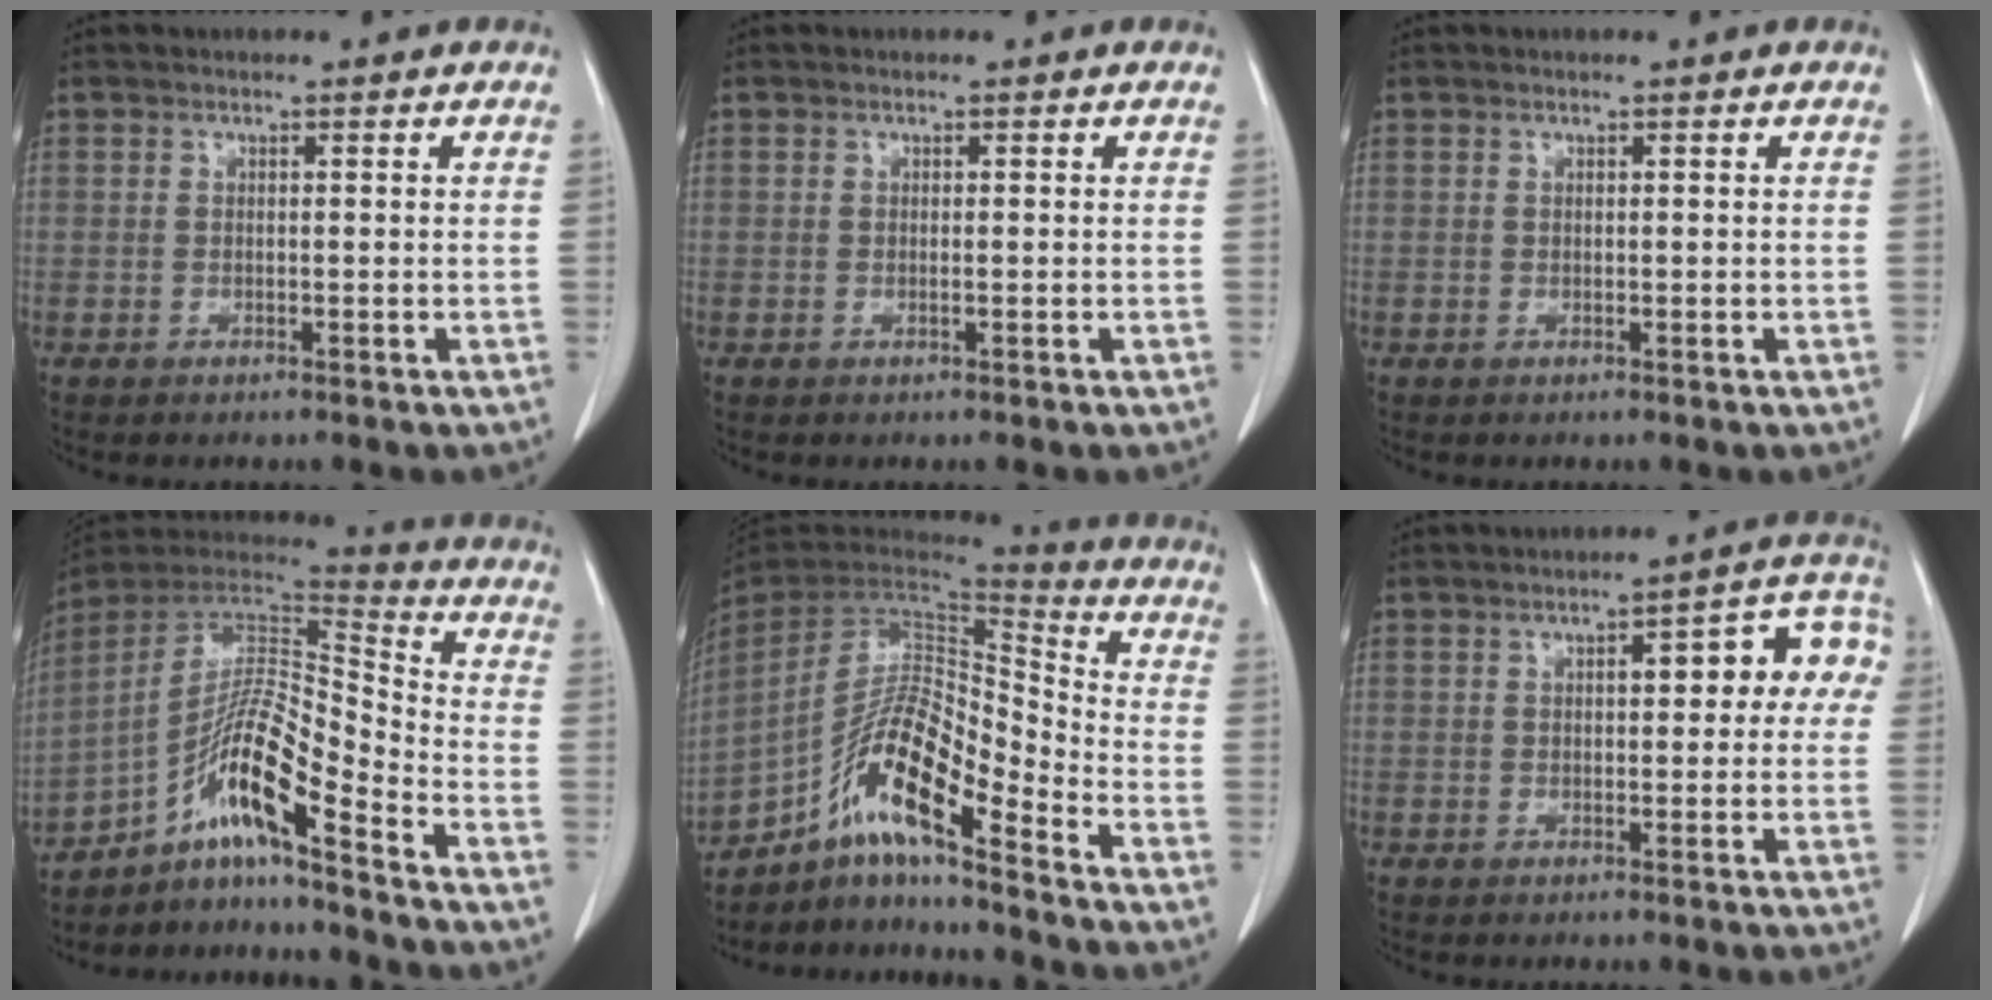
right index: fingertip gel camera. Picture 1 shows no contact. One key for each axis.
{"total": 0.0}
{"total": 0.0}
{"total": 13.0, "fx": -8.2, "fy": 0.7, "fz": 10.1, "tx": -0.177, "ty": 0.020, "tz": -0.143}
{"total": 14.5, "fx": -9.5, "fy": 2.2, "fz": 10.8, "tx": -0.201, "ty": 0.013, "tz": -0.167}
{"total": 8.9, "fx": 1.8, "fy": 3.1, "fz": 8.2, "tx": -0.091, "ty": 0.035, "tz": 0.015}